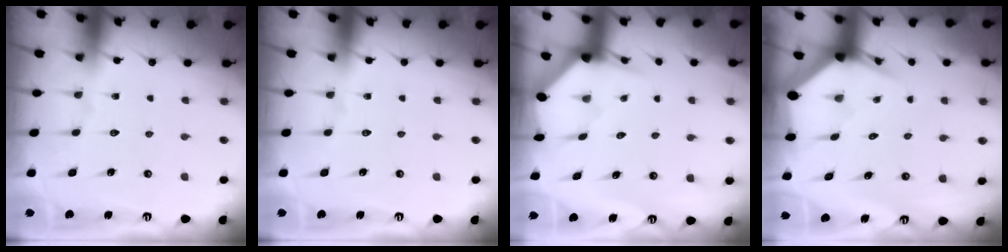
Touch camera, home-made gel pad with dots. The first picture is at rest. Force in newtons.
{"total": 0.0}
{"total": 3.3, "press": 3.2, "slide": 0.4}
{"total": 4.3, "press": 4.2, "slide": 0.4}